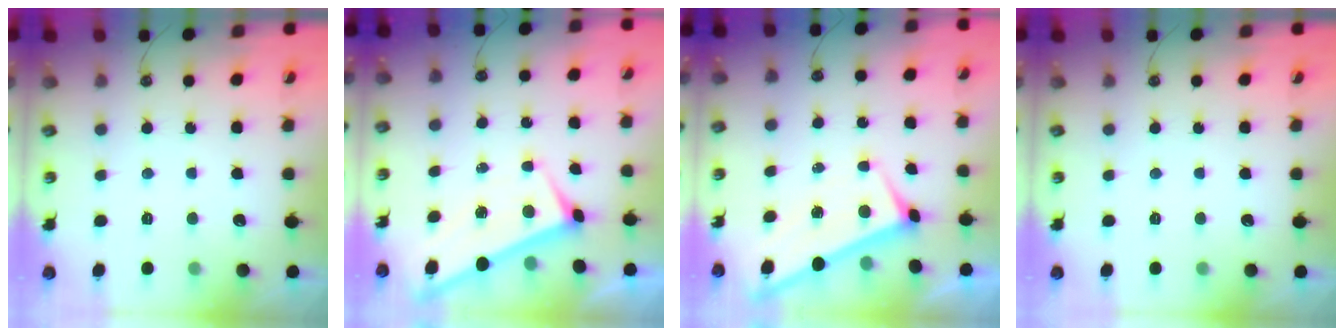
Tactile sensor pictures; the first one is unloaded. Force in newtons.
{"total": 1.8, "press": 1.8, "slide": 0.1}
{"total": 1.7, "press": 1.7, "slide": 0.1}
{"total": 0.0}